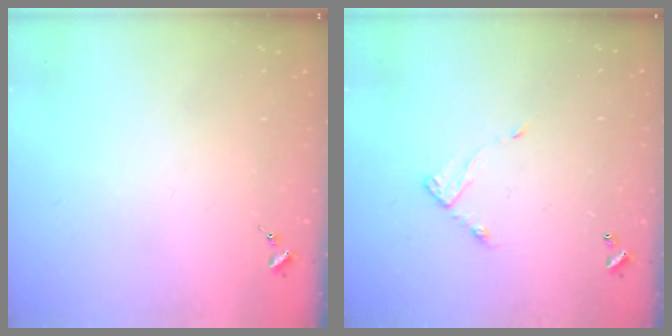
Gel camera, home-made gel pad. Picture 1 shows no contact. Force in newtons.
{"total": 5.8, "press": 5.8, "slide": 0.3}